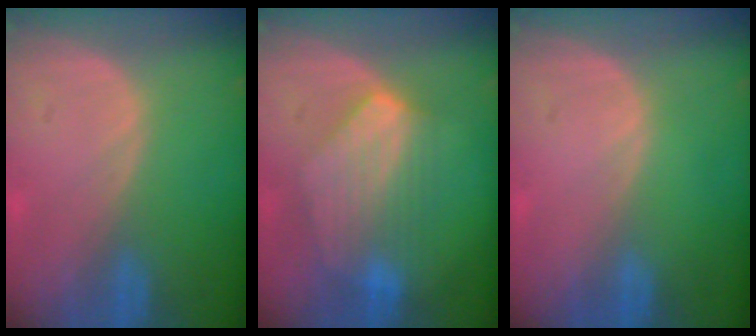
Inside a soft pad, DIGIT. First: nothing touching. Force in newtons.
{"total": 7.2, "press": 7.1, "slide": 1.2}
{"total": 0.0}